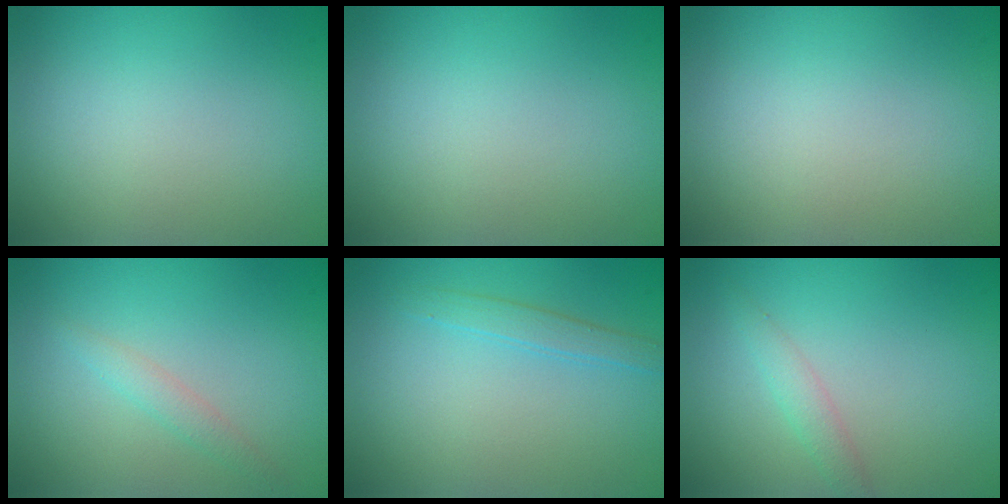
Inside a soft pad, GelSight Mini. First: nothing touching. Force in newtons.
{"total": 0.0}
{"total": 0.0}
{"total": 2.0, "press": 2.0, "slide": 0.2}
{"total": 1.6, "press": 1.6, "slide": 0.1}
{"total": 1.5, "press": 1.5, "slide": 0.0}